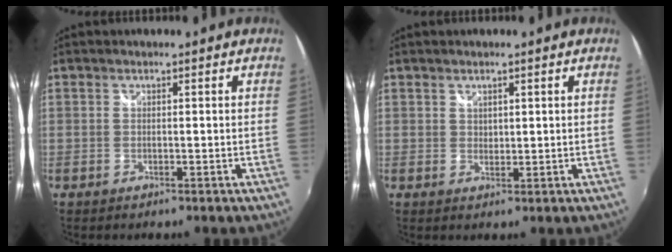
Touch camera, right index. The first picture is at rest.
{"total": 1.4, "force": [1.0, 0.9, 0.4], "torque": [-0.002, 0.001, 0.017]}